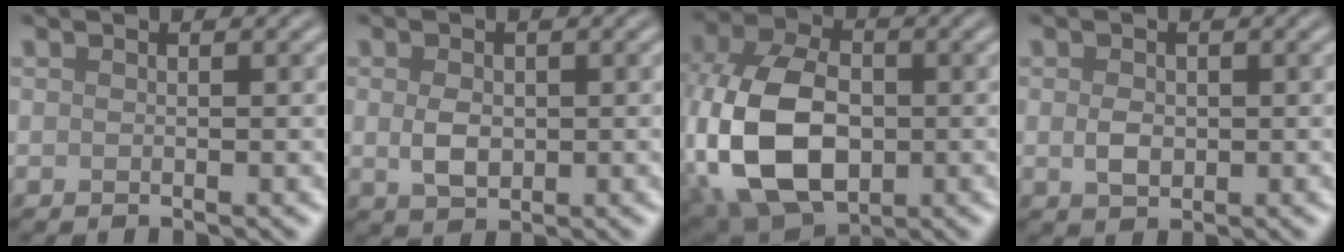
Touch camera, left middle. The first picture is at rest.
{"total": 2.6, "force": [0.0, 1.8, 1.9], "torque": [-0.046, -0.001, -0.001]}
{"total": 13.3, "force": [-2.1, 8.7, 9.9], "torque": [-0.234, -0.012, -0.045]}
{"total": 1.9, "force": [-0.1, 1.4, 1.4], "torque": [-0.031, -0.001, -0.002]}